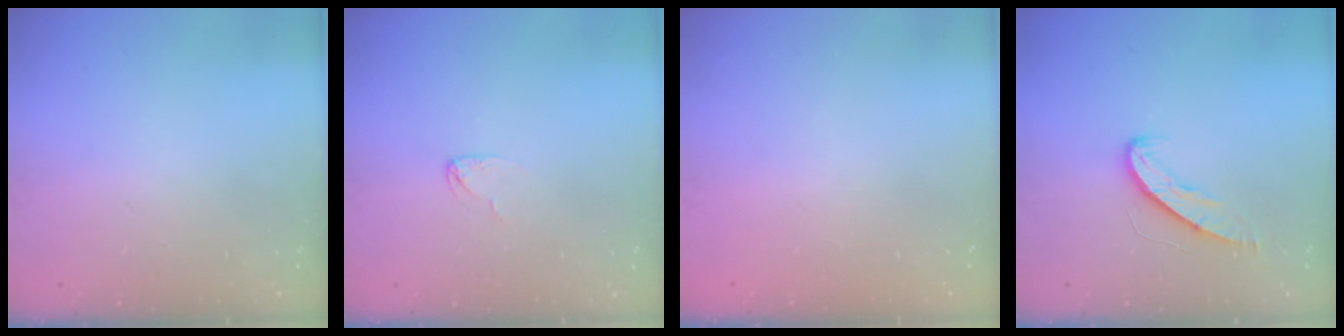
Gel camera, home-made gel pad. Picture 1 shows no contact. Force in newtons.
{"total": 2.7, "press": 2.7, "slide": 0.1}
{"total": 0.0}
{"total": 6.8, "press": 6.8, "slide": 0.5}